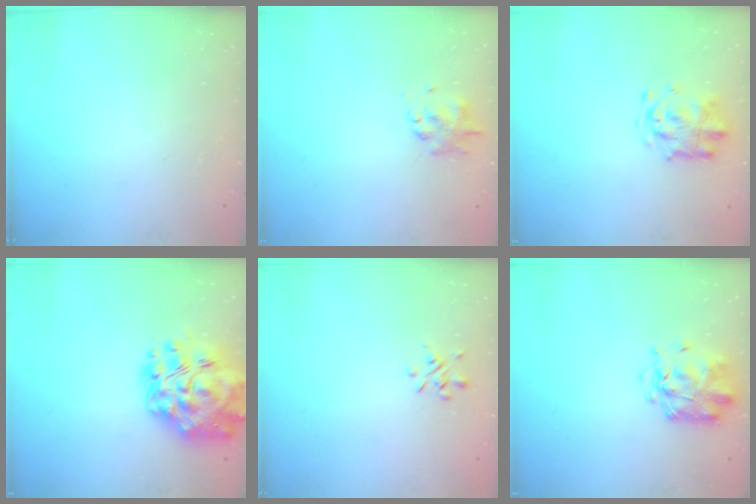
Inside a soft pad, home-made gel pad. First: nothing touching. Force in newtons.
{"total": 1.8, "press": 1.7, "slide": 0.4}
{"total": 4.5, "press": 4.4, "slide": 0.9}
{"total": 22.0, "press": 21.0, "slide": 6.5}
{"total": 1.0, "press": 0.8, "slide": 0.5}
{"total": 2.8, "press": 2.7, "slide": 0.6}